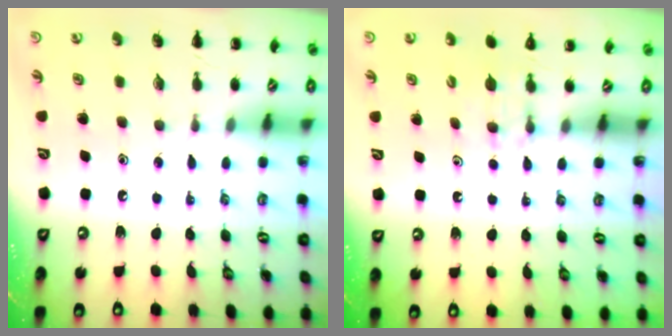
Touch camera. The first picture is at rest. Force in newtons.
{"total": 3.5, "press": 3.3, "slide": 1.2}